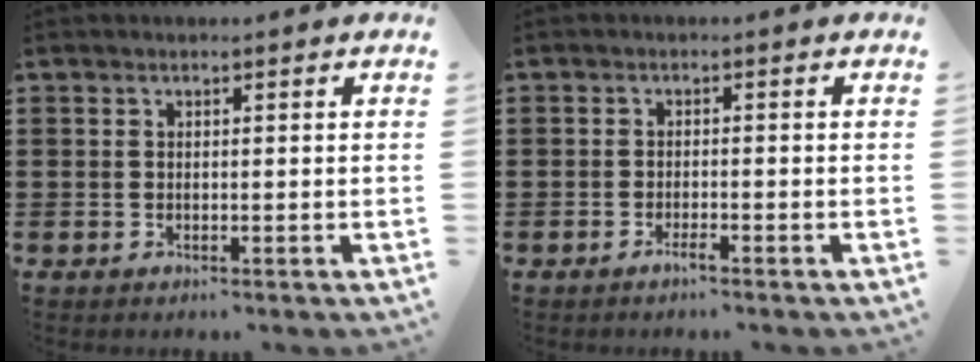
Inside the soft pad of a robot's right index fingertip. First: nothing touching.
{"total": 1.4, "force": [-1.0, 0.1, 0.9], "torque": [-0.017, -0.005, -0.017]}